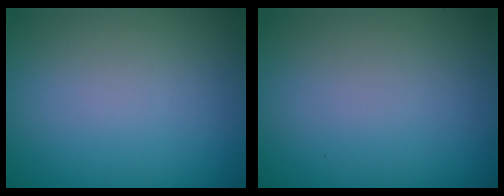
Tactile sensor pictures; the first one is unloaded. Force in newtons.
{"total": 0.0}